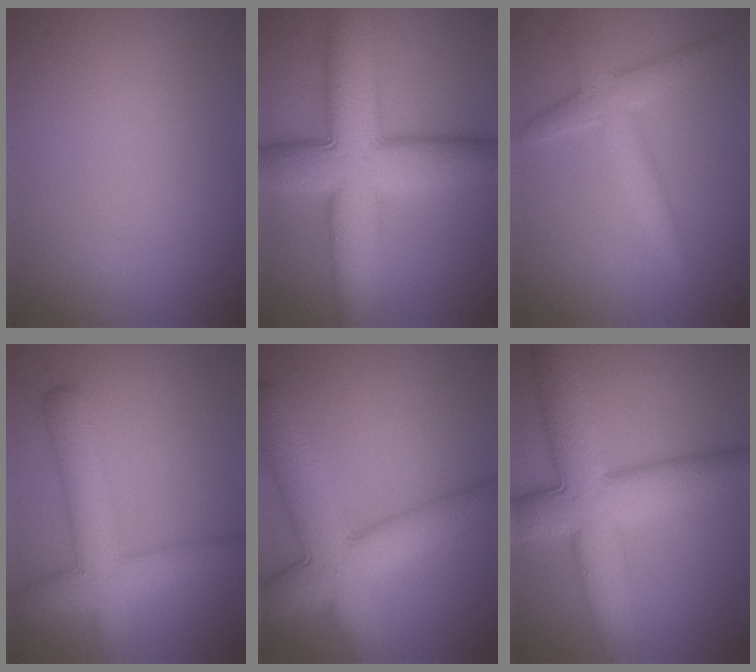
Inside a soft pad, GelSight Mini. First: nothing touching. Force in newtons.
{"total": 11.0, "press": 11.0, "slide": 0.3}
{"total": 3.1, "press": 3.1, "slide": 0.1}
{"total": 6.1, "press": 6.1, "slide": 0.2}
{"total": 8.9, "press": 8.9, "slide": 0.4}
{"total": 9.1, "press": 9.1, "slide": 0.1}